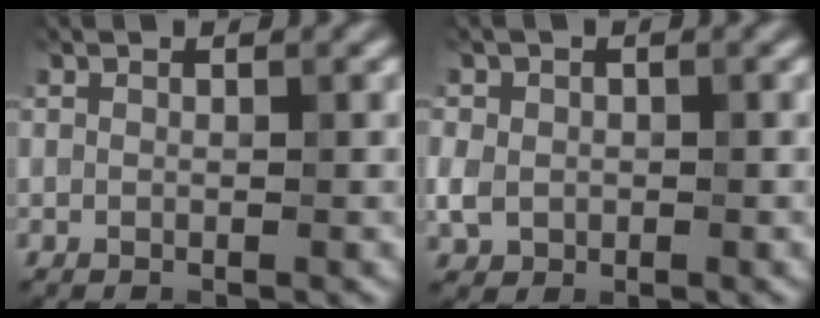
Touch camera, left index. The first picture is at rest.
{"total": 2.5, "force": [-0.3, 2.2, 1.1], "torque": [-0.022, -0.001, -0.008]}